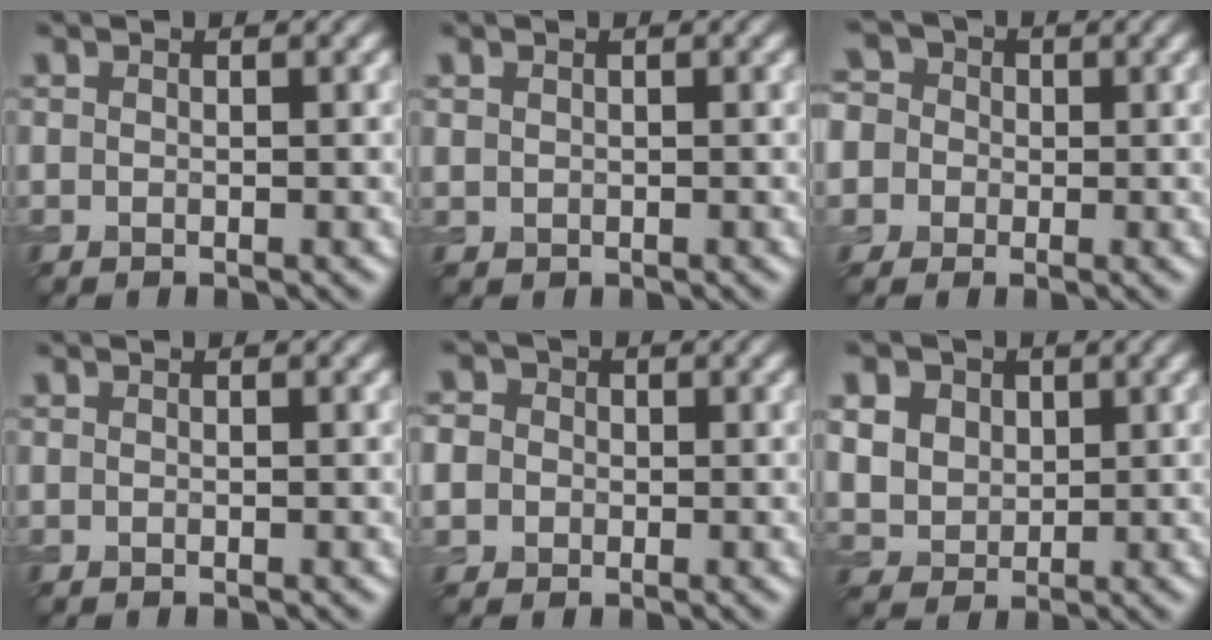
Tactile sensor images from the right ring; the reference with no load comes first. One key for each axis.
{"total": 0.7, "fx": 0.2, "fy": 0.6, "fz": 0.1, "tx": 0.001, "ty": -0.003, "tz": 0.006}
{"total": 8.0, "fx": 0.6, "fy": 7.3, "fz": 3.1, "tx": -0.060, "ty": 0.037, "tz": -0.035}
{"total": 0.0}
{"total": 6.4, "fx": 0.9, "fy": 5.9, "fz": 2.4, "tx": -0.056, "ty": 0.036, "tz": -0.021}
{"total": 9.4, "fx": 4.1, "fy": 7.2, "fz": 4.4, "tx": -0.110, "ty": 0.026, "tz": 0.063}